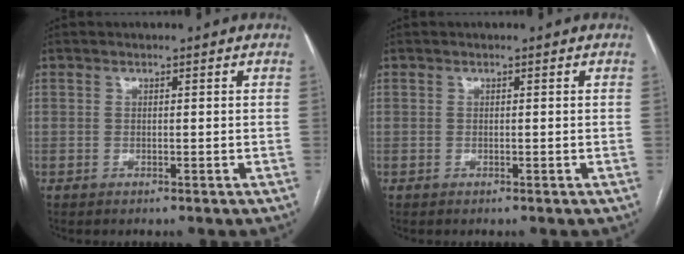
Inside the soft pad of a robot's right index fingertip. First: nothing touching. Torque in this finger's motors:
{"motor_torque": [0.03, -0.02, 0.00, 0.00]}